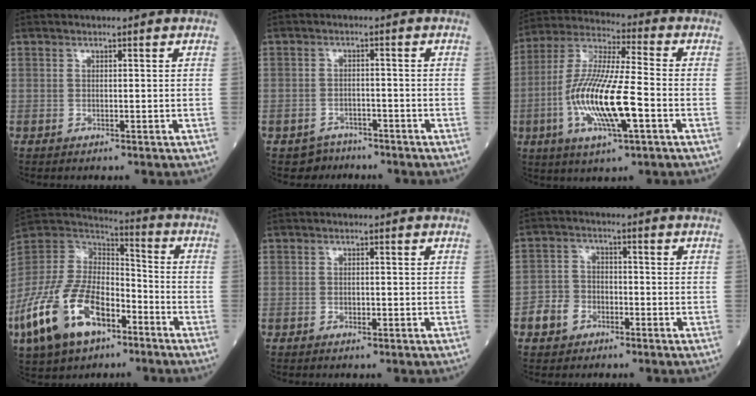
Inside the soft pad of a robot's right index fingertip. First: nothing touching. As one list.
[{"total": 3.1, "force": [-2.4, 1.9, -0.5], "torque": [0.006, 0.008, -0.036]}, {"total": 15.7, "force": [-4.1, 2.4, 15.0], "torque": [-0.307, -0.008, -0.075]}, {"total": 19.2, "force": [-9.7, 9.6, 13.6], "torque": [-0.292, -0.005, -0.177]}, {"total": 0.7, "force": [-0.3, 0.5, 0.5], "torque": [-0.008, 0.001, -0.004]}, {"total": 4.8, "force": [-2.4, 3.9, 1.6], "torque": [-0.033, 0.015, -0.044]}]